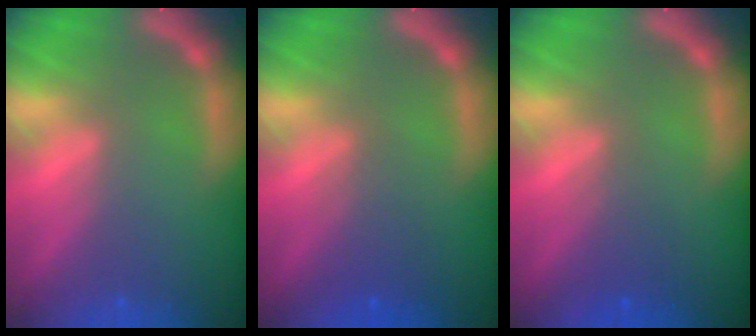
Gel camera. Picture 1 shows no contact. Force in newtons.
{"total": 2.5}
{"total": 2.0}